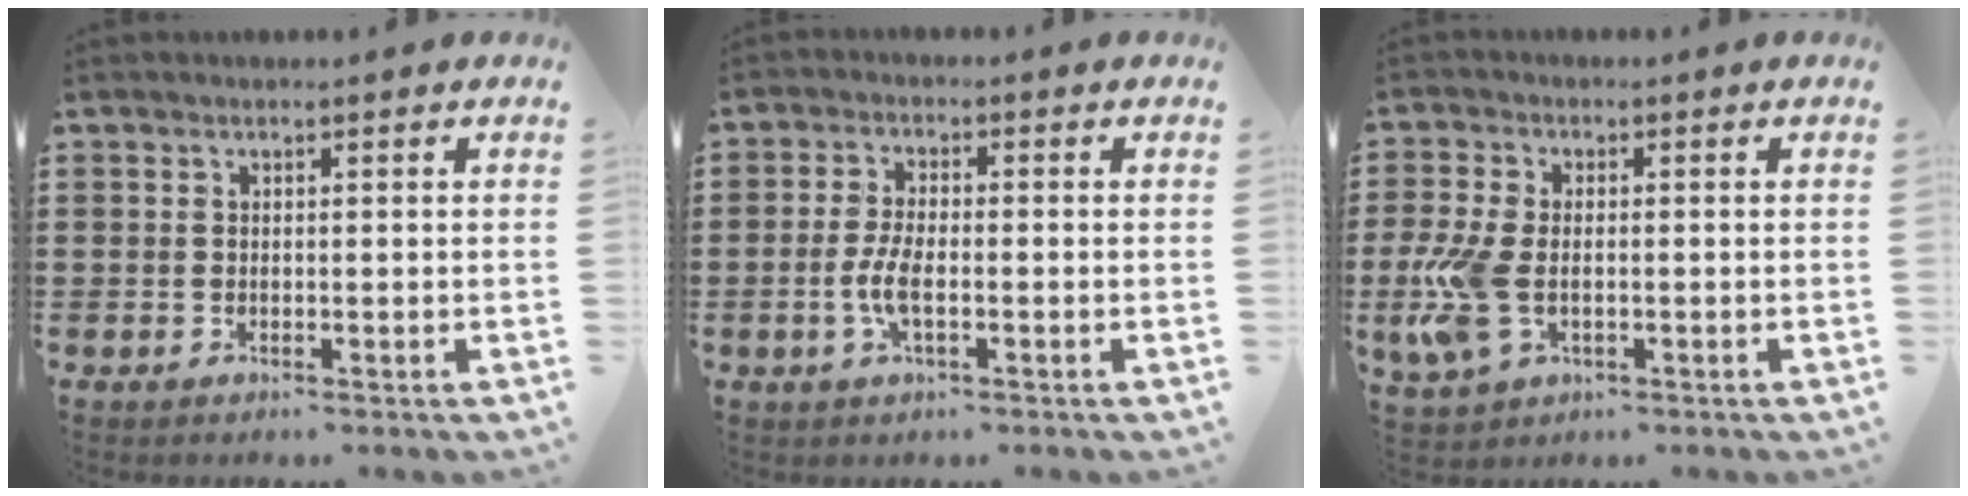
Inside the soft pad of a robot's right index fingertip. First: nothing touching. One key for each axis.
{"total": 4.8, "fx": -1.2, "fy": 1.7, "fz": 4.4, "tx": -0.103, "ty": -0.006, "tz": -0.028}
{"total": 8.0, "fx": -1.5, "fy": 4.3, "fz": 6.5, "tx": -0.168, "ty": -0.011, "tz": -0.033}